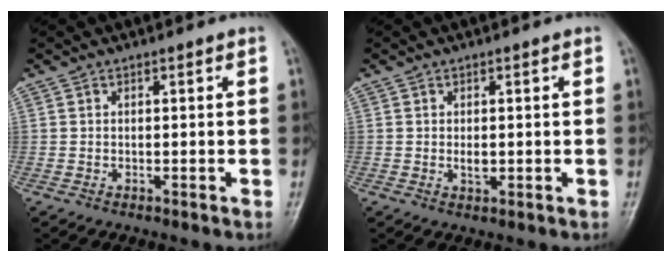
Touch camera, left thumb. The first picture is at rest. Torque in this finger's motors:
{"motor_torque": [0.23, 0.37, 0.16, 0.06, 0.00]}